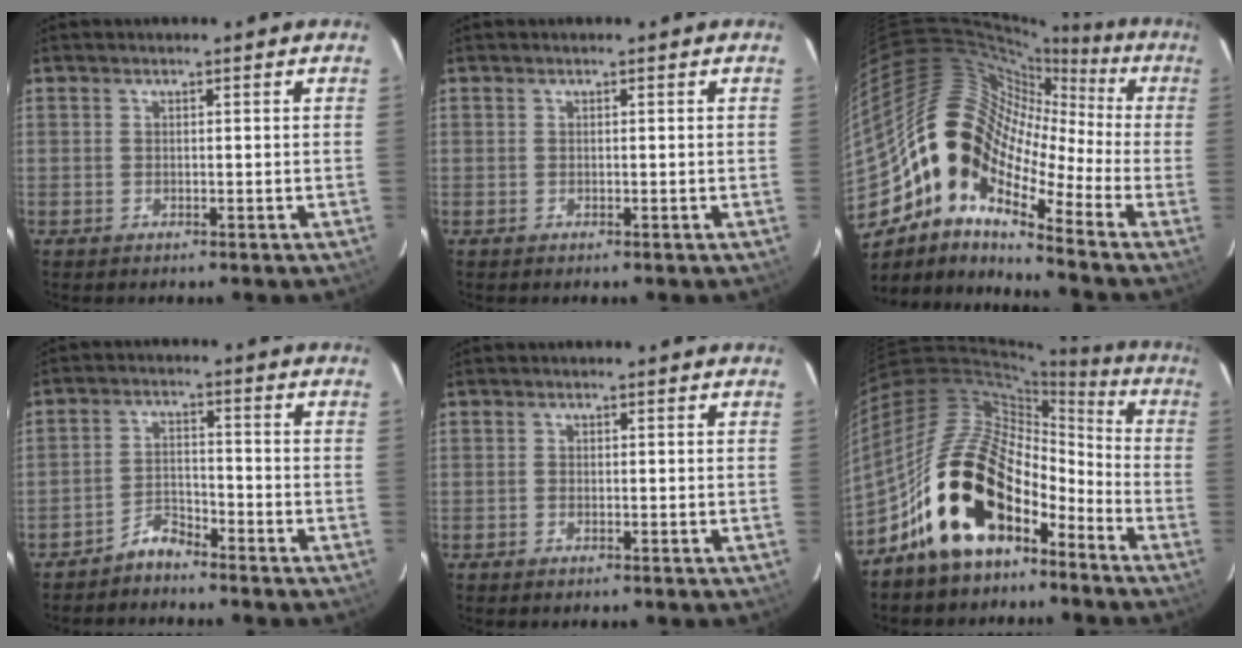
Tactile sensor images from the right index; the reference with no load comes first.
{"total": 0.0}
{"total": 15.8, "force": [-6.5, 8.8, 11.4], "torque": [-0.180, 0.007, -0.145]}
{"total": 3.9, "force": [-3.6, 1.1, 0.6], "torque": [-0.014, 0.013, -0.069]}
{"total": 0.7, "force": [-0.6, 0.4, 0.3], "torque": [-0.008, -0.002, -0.012]}
{"total": 20.7, "force": [-12.3, 11.2, 12.3], "torque": [-0.233, 0.018, -0.214]}